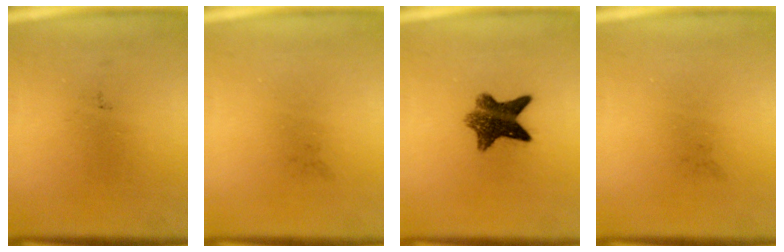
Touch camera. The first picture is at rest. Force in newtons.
{"total": 0.0}
{"total": 8.2}
{"total": 0.0}